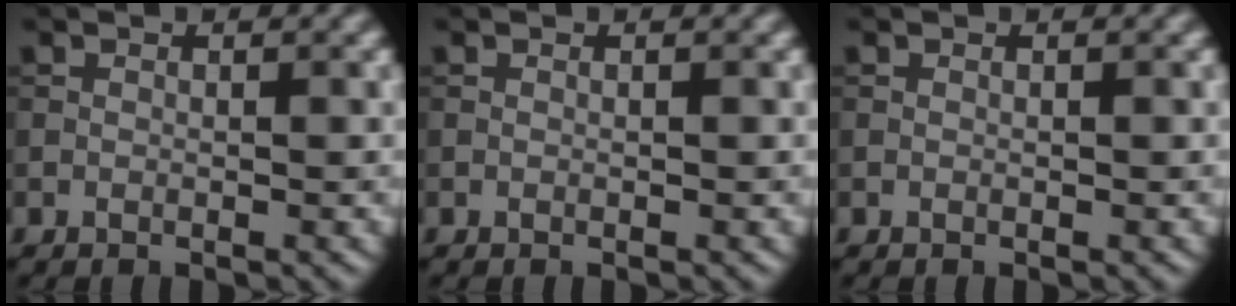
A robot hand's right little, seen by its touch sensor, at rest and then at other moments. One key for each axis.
{"total": 0.0}
{"total": 0.0}